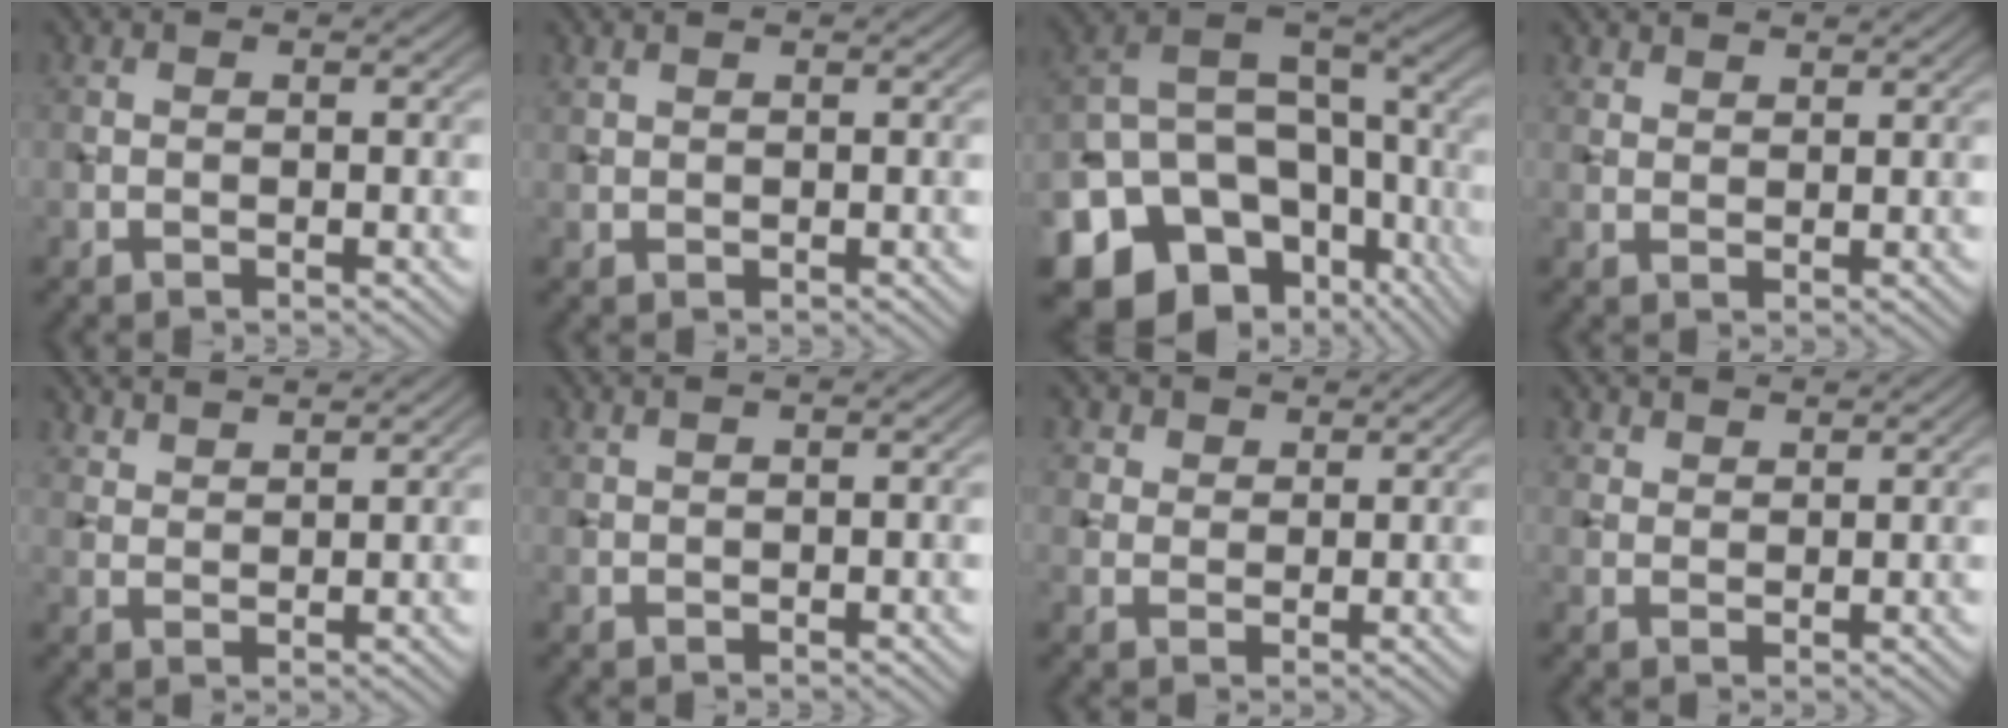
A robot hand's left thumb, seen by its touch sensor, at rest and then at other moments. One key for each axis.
{"total": 1.1, "fx": 1.0, "fy": 0.4, "fz": 0.3, "tx": -0.014, "ty": 0.004, "tz": 0.026}
{"total": 19.5, "fx": -9.8, "fy": 14.2, "fz": 9.1, "tx": -0.224, "ty": -0.030, "tz": -0.119}
{"total": 2.5, "fx": 2.2, "fy": 0.8, "fz": 0.8, "tx": -0.017, "ty": -0.002, "tz": 0.048}
{"total": 4.5, "fx": 4.1, "fy": 1.0, "fz": 1.7, "tx": -0.034, "ty": -0.008, "tz": 0.090}
{"total": 1.2, "fx": 1.1, "fy": 0.1, "fz": 0.4, "tx": -0.016, "ty": 0.005, "tz": 0.025}
{"total": 3.7, "fx": 2.6, "fy": 2.3, "fz": 1.1, "tx": -0.034, "ty": -0.008, "tz": 0.062}
{"total": 3.5, "fx": 3.1, "fy": 1.1, "fz": 1.1, "tx": -0.023, "ty": -0.010, "tz": 0.072}